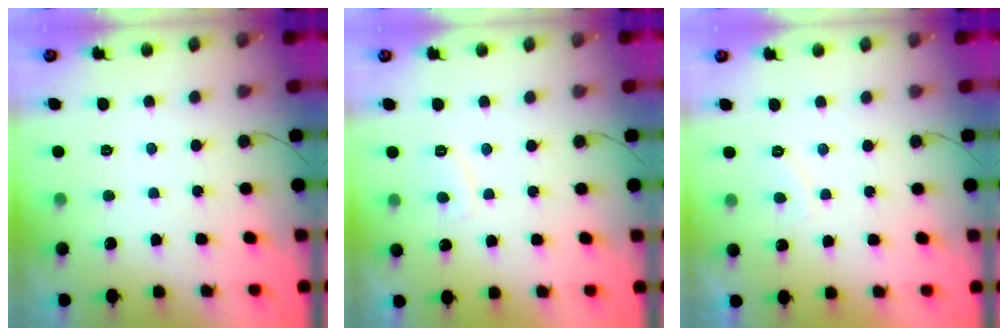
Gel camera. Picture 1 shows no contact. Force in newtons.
{"total": 2.7, "press": 2.6, "slide": 0.7}
{"total": 1.2, "press": 1.0, "slide": 0.7}